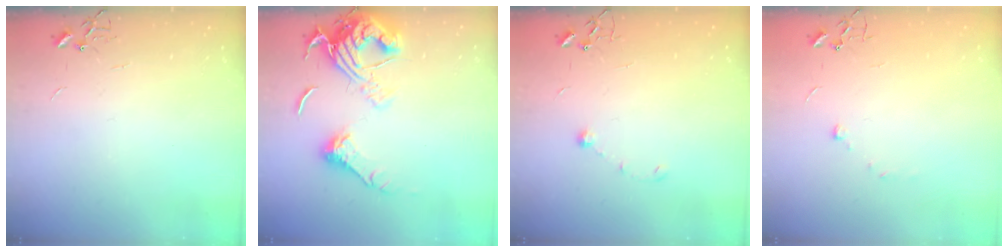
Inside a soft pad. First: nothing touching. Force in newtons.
{"total": 16.8, "press": 16.7, "slide": 1.8}
{"total": 5.4, "press": 5.3, "slide": 0.9}
{"total": 6.4, "press": 6.3, "slide": 0.7}